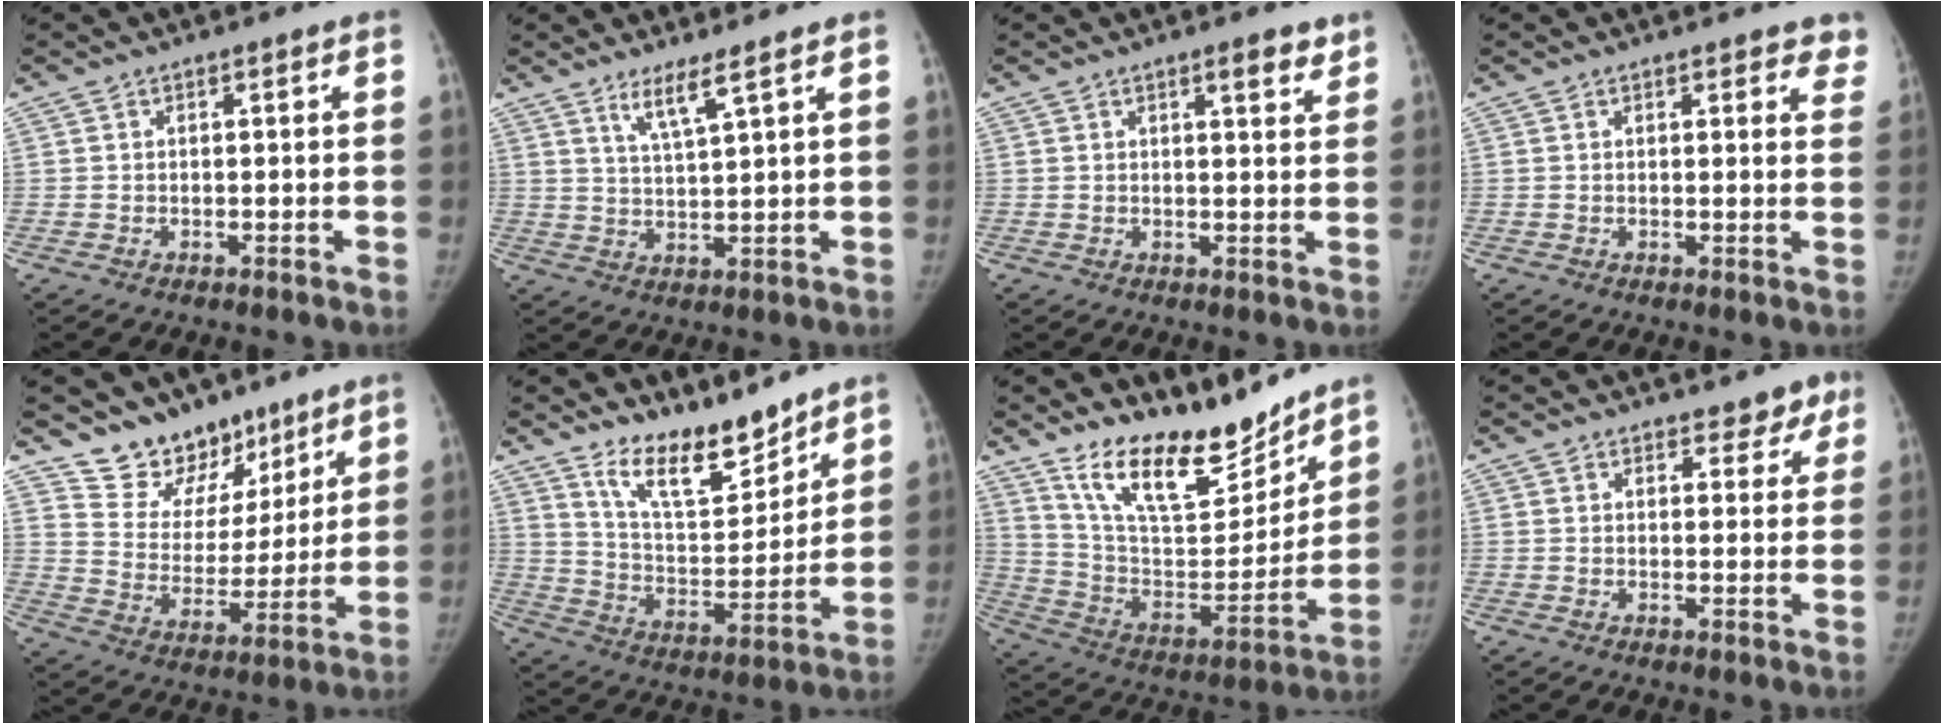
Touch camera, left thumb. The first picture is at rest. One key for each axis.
{"total": 4.7, "fx": 3.2, "fy": 0.0, "fz": 3.4, "tx": -0.067, "ty": -0.031, "tz": 0.066}
{"total": 3.7, "fx": 2.5, "fy": 1.0, "fz": 2.5, "tx": -0.023, "ty": -0.015, "tz": 0.032}
{"total": 4.9, "fx": 4.1, "fy": 1.8, "fz": 1.8, "tx": 0.017, "ty": -0.017, "tz": 0.030}
{"total": 14.1, "fx": 11.0, "fy": 8.2, "fz": 2.9, "tx": 0.013, "ty": -0.083, "tz": 0.195}
{"total": 13.1, "fx": 10.8, "fy": 4.3, "fz": 5.9, "tx": -0.066, "ty": -0.083, "tz": 0.199}
{"total": 19.7, "fx": 16.0, "fy": 6.5, "fz": 9.3, "tx": -0.104, "ty": -0.107, "tz": 0.283}
{"total": 4.4, "fx": 3.4, "fy": 2.5, "fz": 1.0, "tx": 0.026, "ty": -0.018, "tz": 0.036}